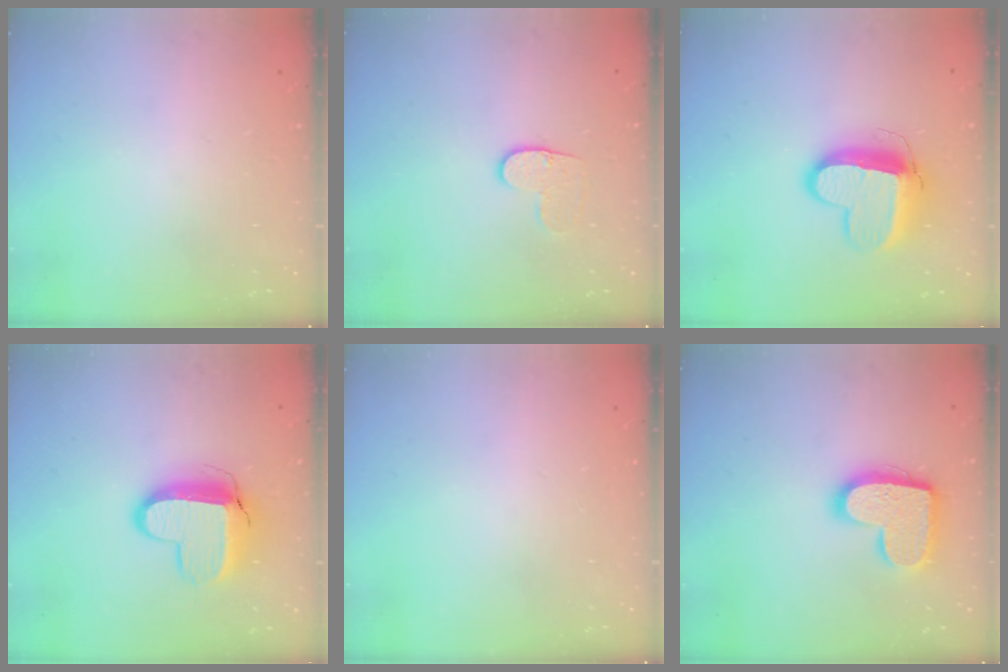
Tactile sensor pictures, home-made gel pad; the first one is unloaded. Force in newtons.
{"total": 7.0, "press": 7.0, "slide": 0.7}
{"total": 12.7, "press": 12.6, "slide": 1.4}
{"total": 12.8, "press": 12.8, "slide": 1.0}
{"total": 0.0}
{"total": 15.6, "press": 15.6, "slide": 0.8}